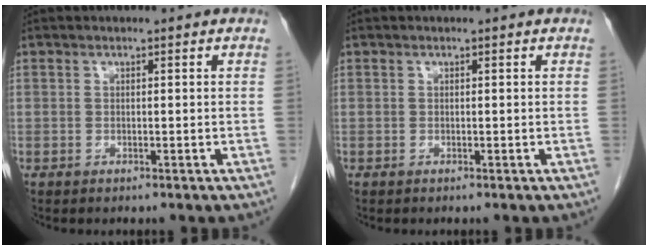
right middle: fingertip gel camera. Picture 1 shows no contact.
{"total": 0.0}